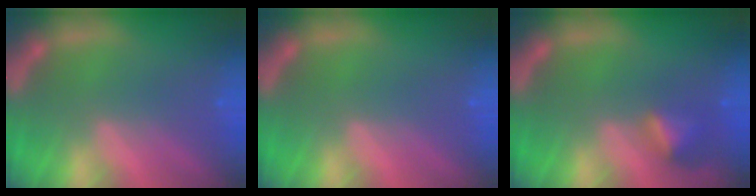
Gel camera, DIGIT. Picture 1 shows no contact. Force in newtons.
{"total": 0.0}
{"total": 2.4}